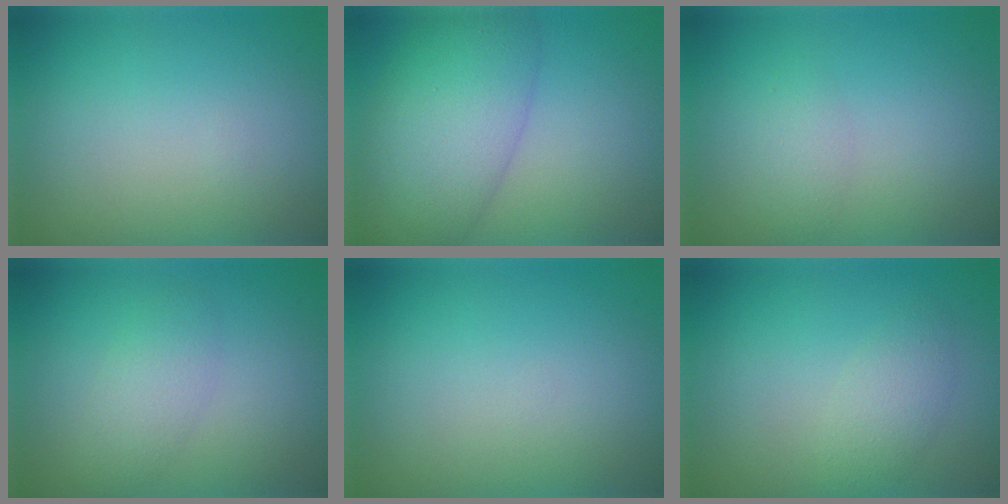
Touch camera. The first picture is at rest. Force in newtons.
{"total": 7.9, "press": 7.9, "slide": 0.2}
{"total": 1.3, "press": 1.3, "slide": 0.0}
{"total": 2.2, "press": 2.2, "slide": 0.0}
{"total": 0.0}
{"total": 2.1, "press": 2.1, "slide": 0.1}